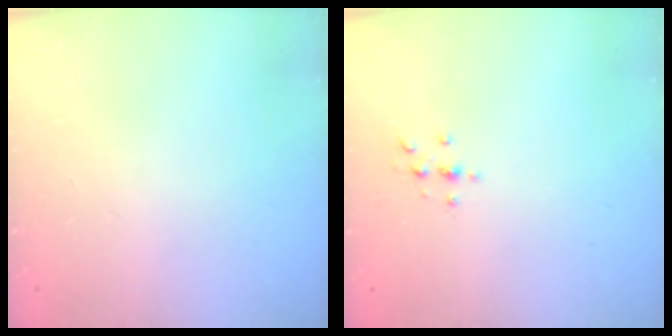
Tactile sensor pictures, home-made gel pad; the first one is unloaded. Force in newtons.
{"total": 2.2, "press": 2.1, "slide": 0.2}